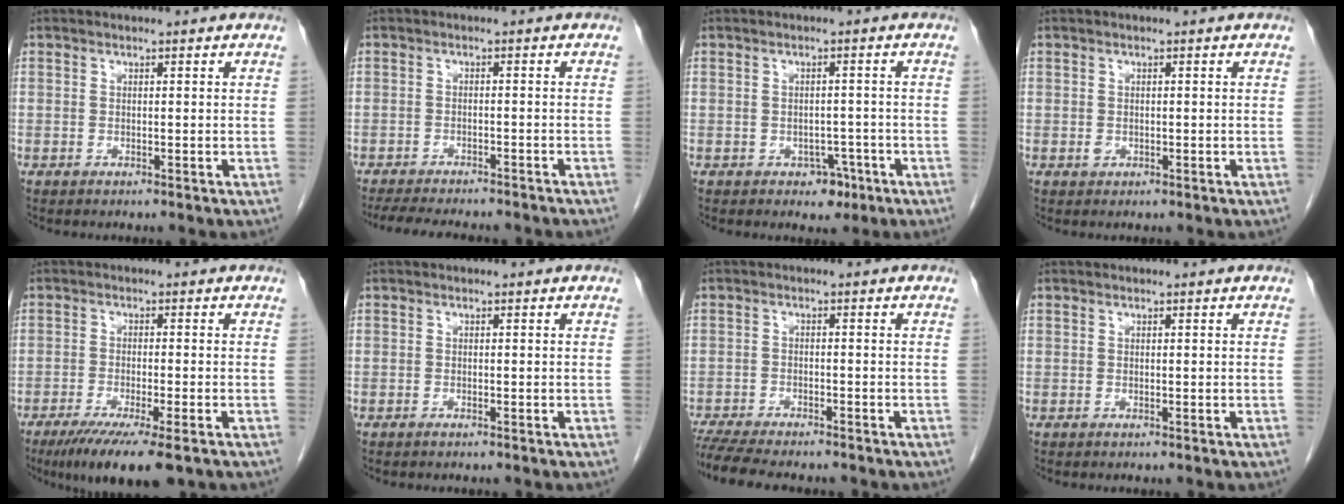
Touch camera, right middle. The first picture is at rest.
{"total": 12.6, "force": [-11.0, 2.1, 5.6], "torque": [-0.084, -0.013, -0.145]}
{"total": 3.1, "force": [-1.7, 2.1, 1.4], "torque": [-0.009, 0.006, -0.015]}
{"total": 0.7, "force": [-0.2, 0.6, 0.4], "torque": [-0.007, 0.001, -0.003]}
{"total": 10.0, "force": [-6.8, 1.2, 7.3], "torque": [-0.110, -0.022, -0.105]}
{"total": 0.7, "force": [-0.6, 0.1, 0.3], "torque": [-0.012, -0.001, -0.010]}
{"total": 11.4, "force": [-10.0, 2.0, 5.1], "torque": [-0.080, -0.011, -0.149]}
{"total": 0.0}